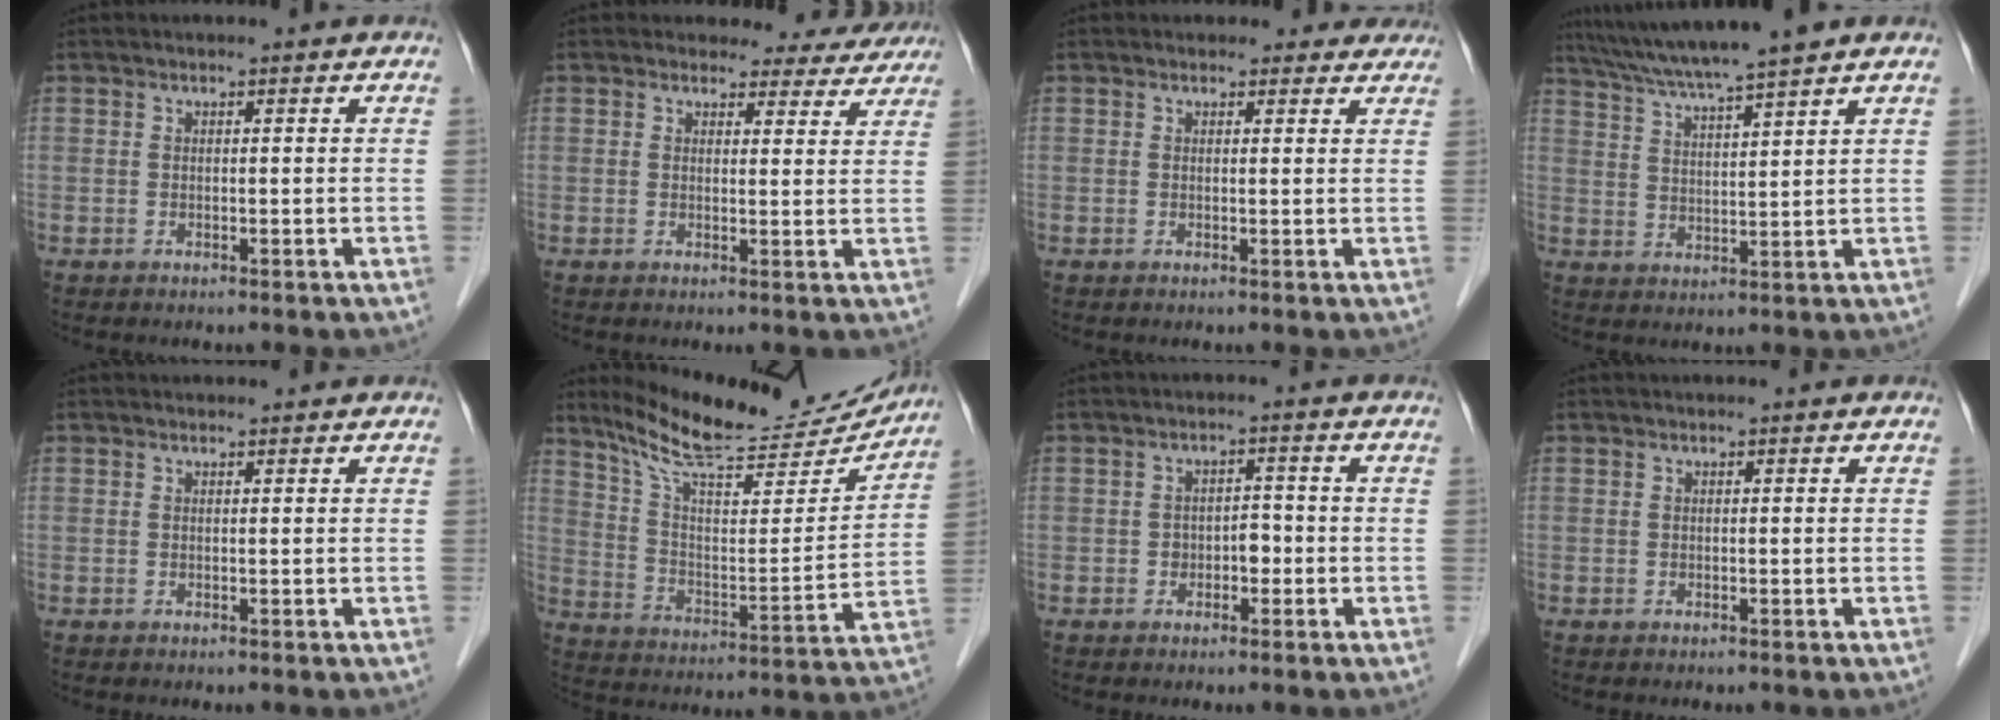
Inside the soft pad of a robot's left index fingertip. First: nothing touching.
{"total": 8.2, "force": [7.4, 3.3, 0.5], "torque": [0.024, -0.002, 0.064]}
{"total": 3.8, "force": [3.2, 2.0, -0.1], "torque": [0.018, -0.004, 0.019]}
{"total": 10.5, "force": [8.9, -1.0, 5.6], "torque": [-0.099, 0.020, 0.147]}
{"total": 0.6, "force": [0.5, 0.1, 0.0], "torque": [-0.006, 0.003, 0.009]}
{"total": 20.3, "force": [18.7, 2.9, 7.3], "torque": [-0.126, -0.026, 0.279]}
{"total": 2.6, "force": [-0.8, 1.7, 1.8], "torque": [-0.024, 0.012, -0.012]}
{"total": 0.0}